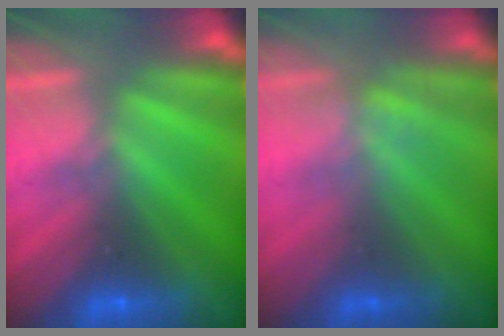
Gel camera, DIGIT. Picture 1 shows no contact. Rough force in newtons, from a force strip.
{"total": 2.3}